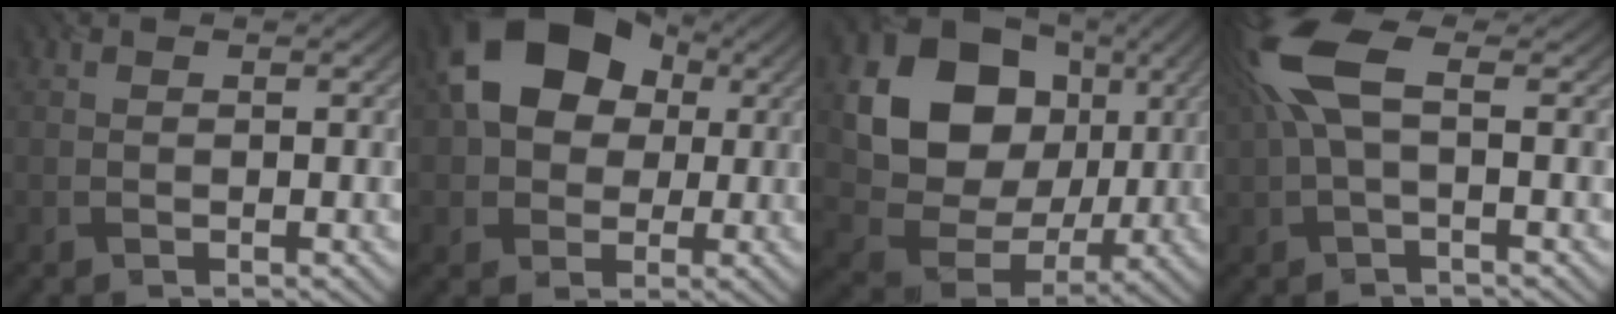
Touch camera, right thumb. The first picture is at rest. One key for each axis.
{"total": 12.7, "fx": 3.3, "fy": 9.6, "fz": 7.7, "tx": -0.132, "ty": 0.017, "tz": 0.047}
{"total": 15.6, "fx": 3.8, "fy": 12.7, "fz": 8.2, "tx": -0.175, "ty": 0.008, "tz": 0.072}
{"total": 7.5, "fx": 1.8, "fy": 2.8, "fz": 6.7, "tx": -0.160, "ty": 0.018, "tz": 0.022}